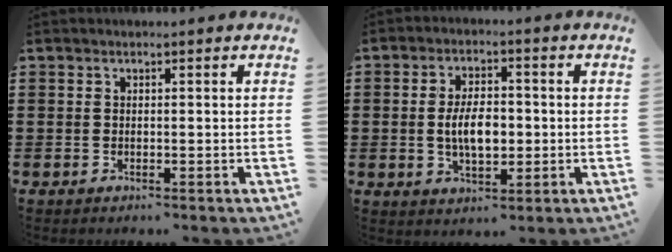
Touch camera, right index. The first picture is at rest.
{"total": 5.9, "force": [-0.4, 3.0, 5.1], "torque": [-0.085, -0.001, -0.014]}